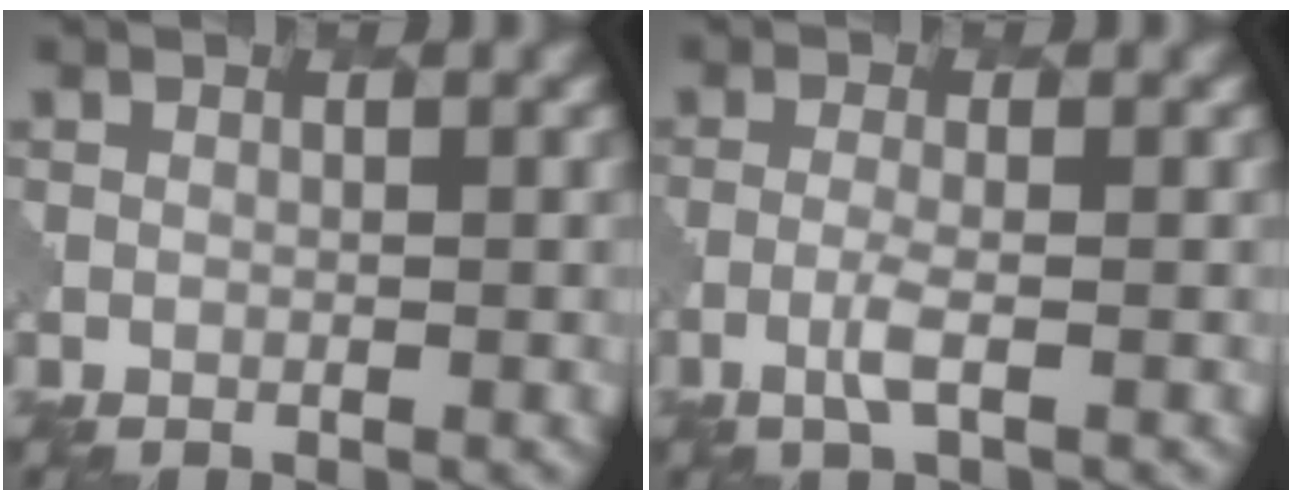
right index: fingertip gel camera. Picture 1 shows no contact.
{"total": 1.6, "force": [-0.7, 0.3, 1.5], "torque": [-0.034, 0.001, -0.019]}